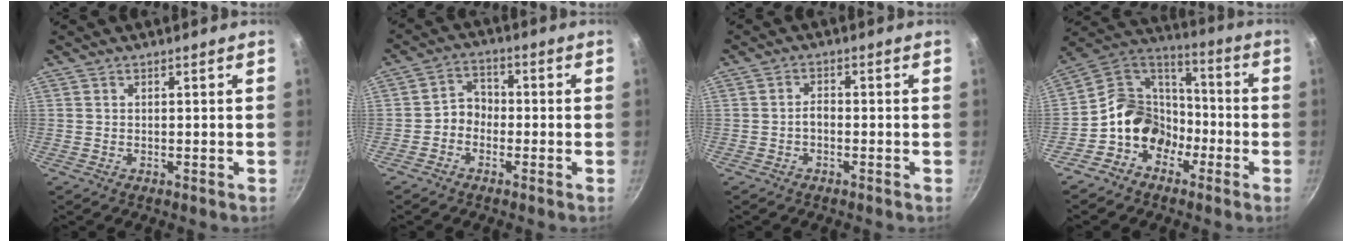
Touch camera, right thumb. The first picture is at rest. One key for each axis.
{"total": 4.2, "fx": -1.5, "fy": 3.4, "fz": 1.9, "tx": -0.009, "ty": 0.026, "tz": -0.038}
{"total": 2.0, "fx": -0.8, "fy": 1.1, "fz": 1.4, "tx": -0.018, "ty": 0.016, "tz": -0.017}
{"total": 13.4, "fx": -5.4, "fy": 10.7, "fz": 6.0, "tx": -0.054, "ty": 0.065, "tz": -0.116}